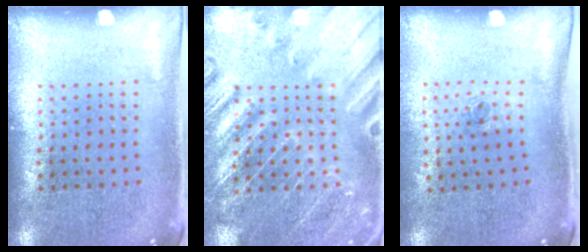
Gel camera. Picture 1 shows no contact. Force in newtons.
{"total": 2.6, "press": 2.6, "slide": 0.2}
{"total": 0.5, "press": 0.3, "slide": 0.5}